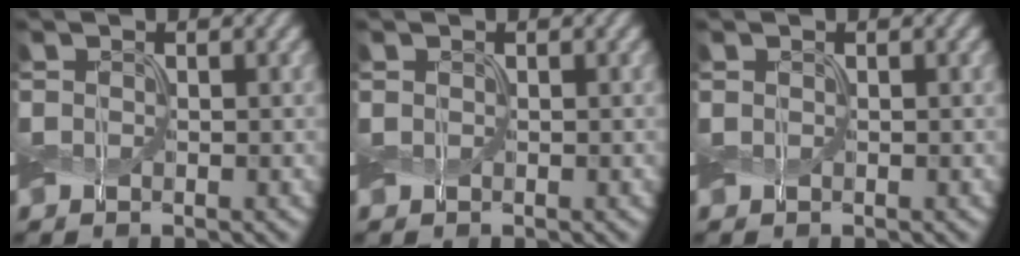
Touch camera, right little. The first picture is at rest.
{"total": 0.0}
{"total": 0.0}